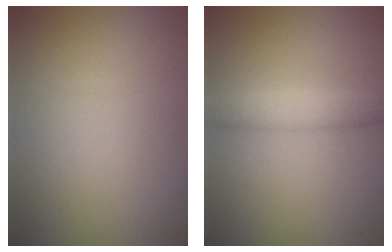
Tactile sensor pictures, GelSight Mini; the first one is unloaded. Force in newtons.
{"total": 2.6, "press": 2.6, "slide": 0.1}